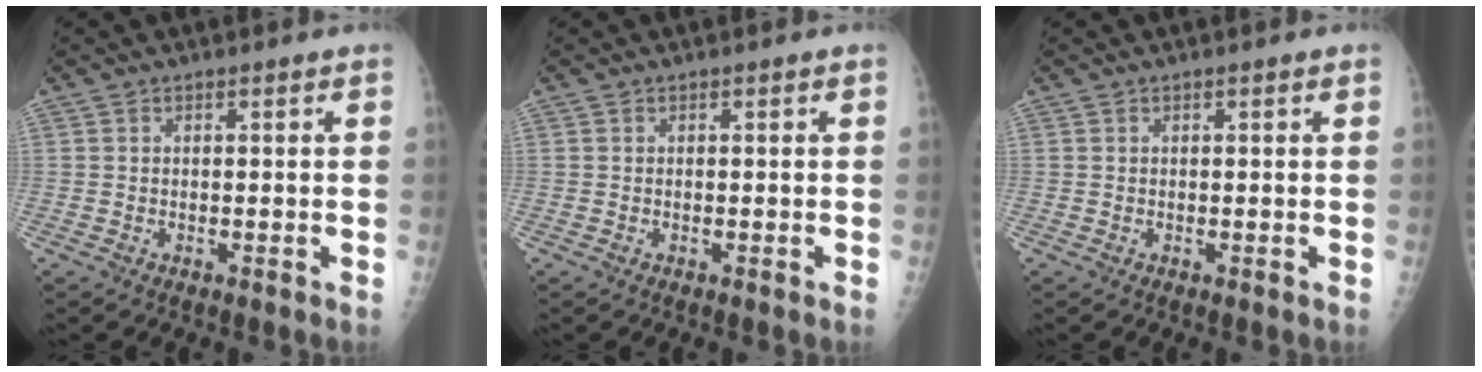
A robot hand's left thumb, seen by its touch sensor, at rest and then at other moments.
{"total": 0.0}
{"total": 0.0}